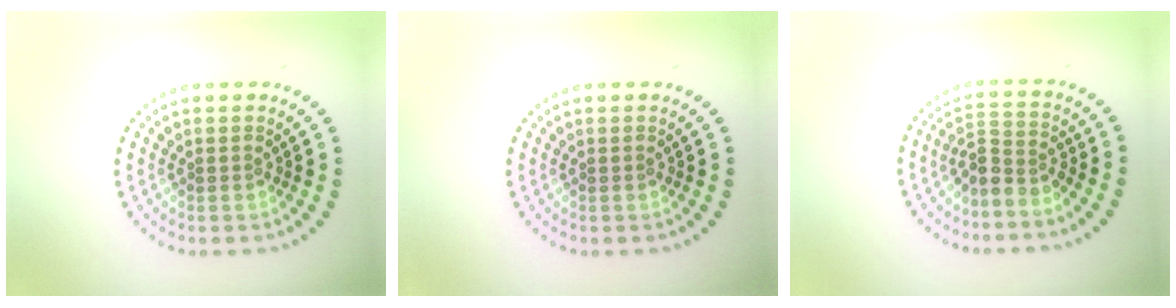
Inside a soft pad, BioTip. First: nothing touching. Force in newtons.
{"total": 0.0}
{"total": 2.8, "press": 2.1, "slide": 1.9}